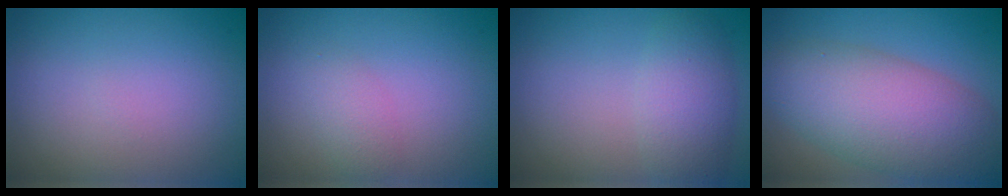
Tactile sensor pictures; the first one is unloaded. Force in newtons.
{"total": 1.6, "press": 1.6, "slide": 0.1}
{"total": 3.4, "press": 3.4, "slide": 0.1}
{"total": 8.7, "press": 8.7, "slide": 0.1}